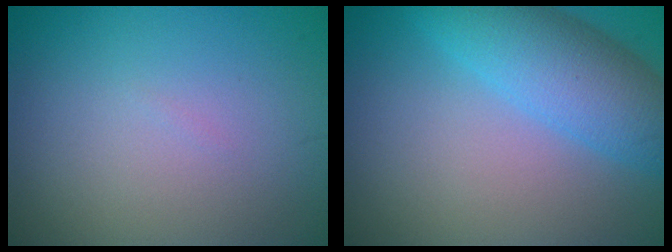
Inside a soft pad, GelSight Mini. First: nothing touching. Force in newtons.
{"total": 6.6, "press": 6.6, "slide": 0.1}